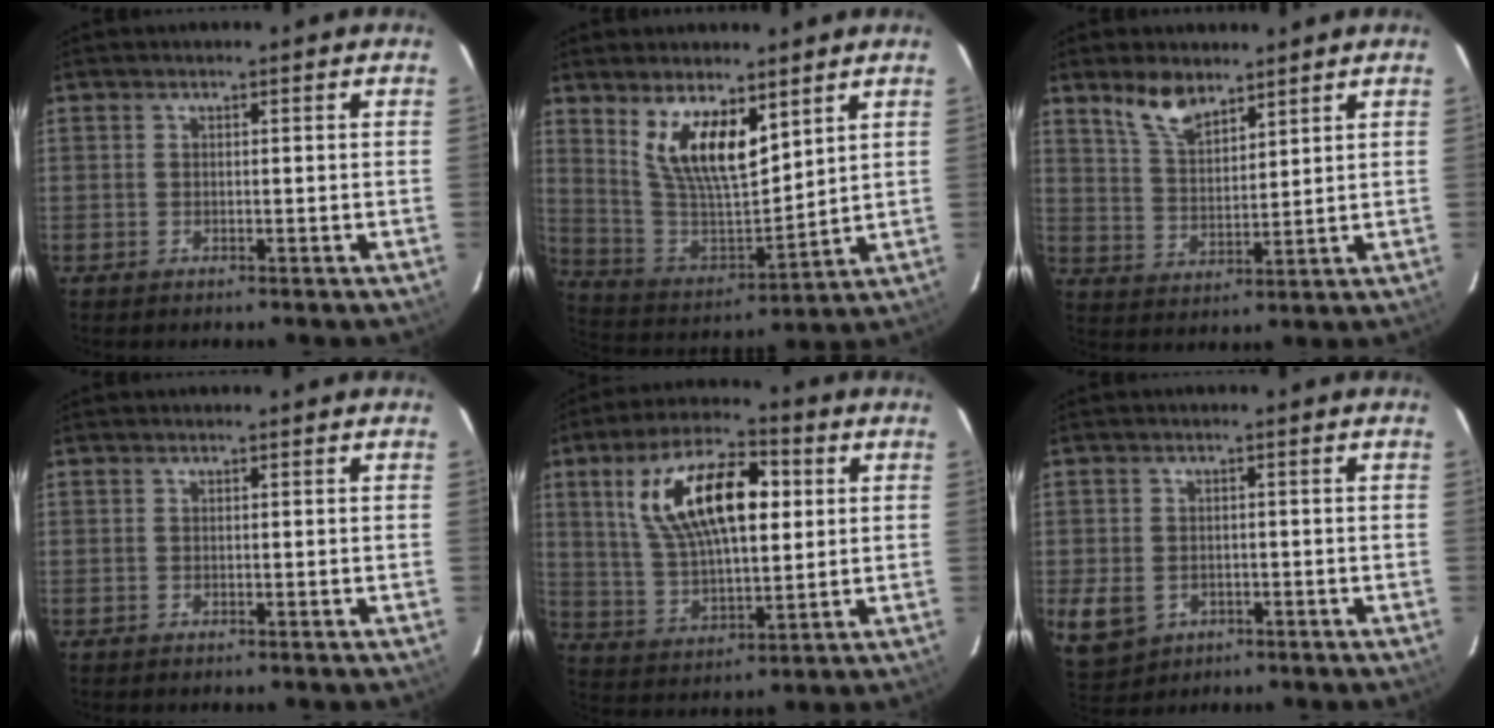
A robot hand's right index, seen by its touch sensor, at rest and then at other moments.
{"total": 13.3, "force": [7.3, 4.9, 9.9], "torque": [-0.184, -0.007, 0.153]}
{"total": 7.5, "force": [5.7, 2.9, 4.0], "torque": [-0.072, 0.008, 0.115]}
{"total": 0.0}
{"total": 17.7, "force": [5.0, 7.7, 15.1], "torque": [-0.276, 0.024, 0.098]}
{"total": 7.8, "force": [-2.2, 6.5, 3.6], "torque": [-0.094, -0.005, -0.025]}